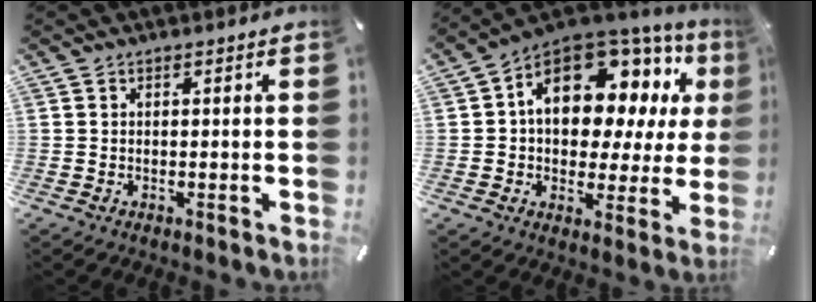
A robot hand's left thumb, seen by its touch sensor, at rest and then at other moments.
{"total": 15.7, "force": [5.6, 10.2, 10.6], "torque": [-0.173, -0.035, 0.097]}